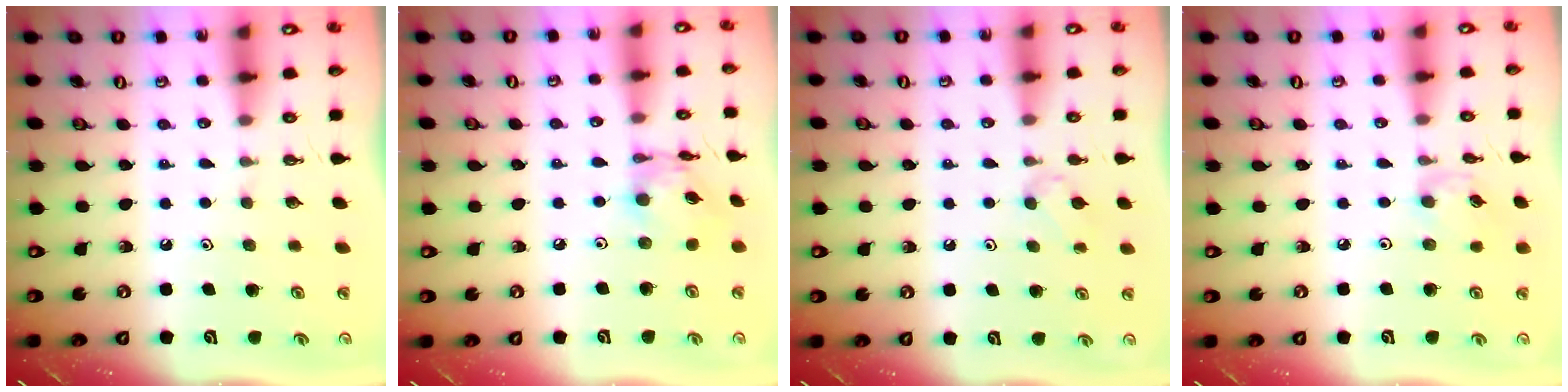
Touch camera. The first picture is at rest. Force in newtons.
{"total": 8.8, "press": 8.8, "slide": 0.4}
{"total": 2.7, "press": 2.6, "slide": 0.6}
{"total": 3.1, "press": 3.1, "slide": 0.3}